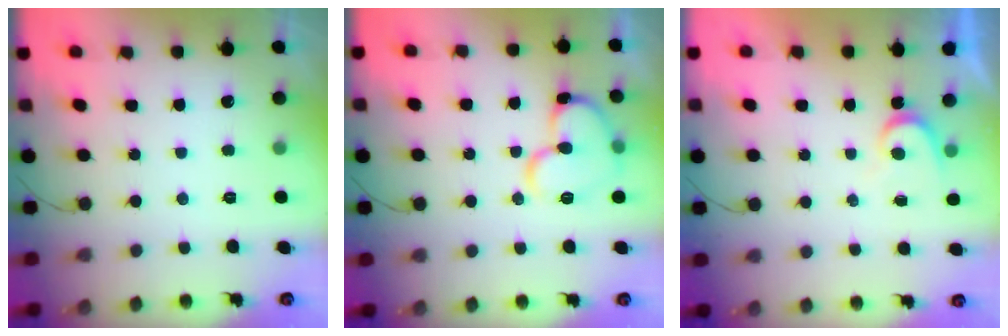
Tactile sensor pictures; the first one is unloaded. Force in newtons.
{"total": 14.2, "press": 14.1, "slide": 2.0}
{"total": 4.0, "press": 3.9, "slide": 0.5}